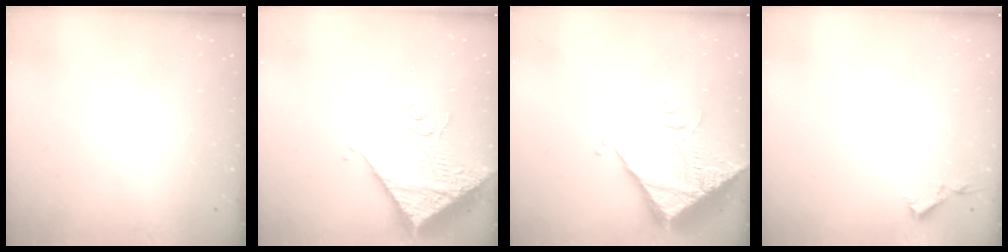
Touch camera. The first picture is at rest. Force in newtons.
{"total": 13.5, "press": 13.4, "slide": 1.7}
{"total": 12.1, "press": 12.0, "slide": 1.2}
{"total": 2.9, "press": 2.9, "slide": 0.5}